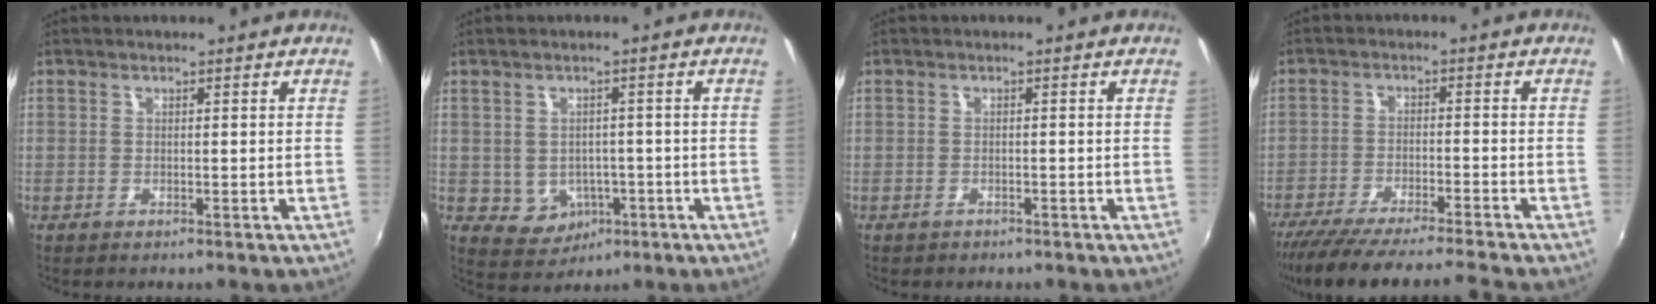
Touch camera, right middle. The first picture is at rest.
{"total": 5.7, "force": [-1.6, 5.1, 1.9], "torque": [-0.048, 0.006, -0.006]}
{"total": 1.4, "force": [-1.1, 0.9, 0.2], "torque": [-0.009, -0.002, -0.016]}
{"total": 14.5, "force": [-13.1, -0.3, 6.2], "torque": [-0.131, -0.019, -0.217]}